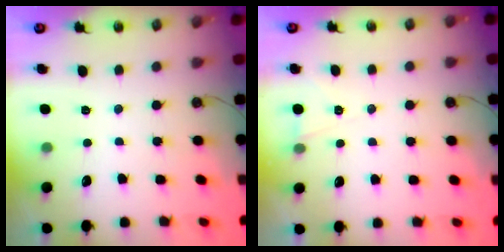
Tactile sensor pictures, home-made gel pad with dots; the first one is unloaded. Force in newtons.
{"total": 5.2, "press": 2.8, "slide": 4.3}